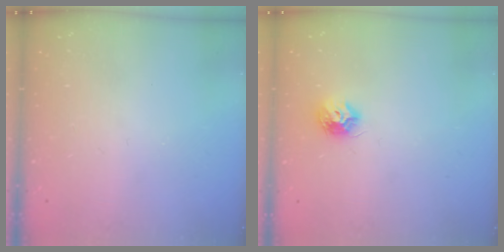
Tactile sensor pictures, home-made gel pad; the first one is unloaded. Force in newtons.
{"total": 8.0, "press": 8.0, "slide": 0.5}